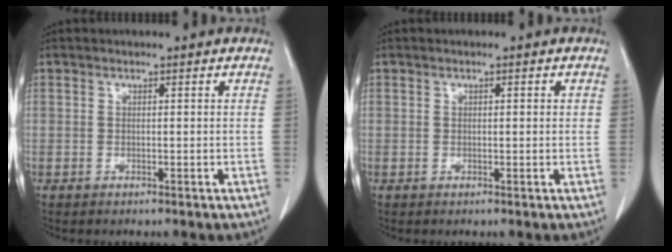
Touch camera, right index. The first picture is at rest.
{"total": 1.1, "force": [0.3, 0.3, 1.0], "torque": [-0.014, 0.002, 0.003]}